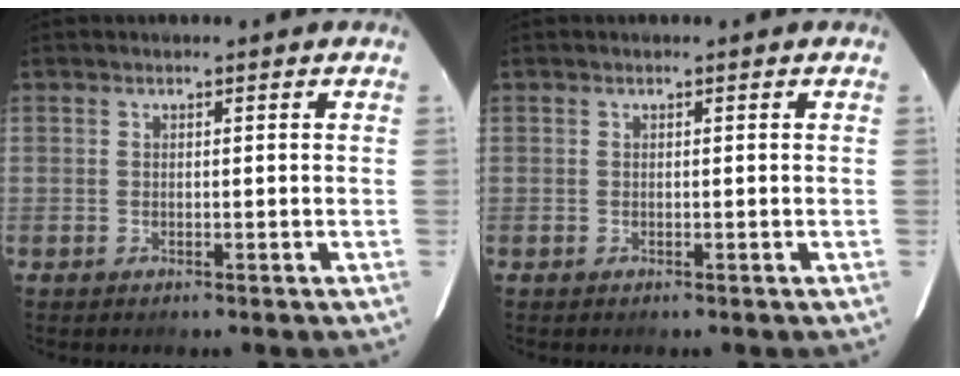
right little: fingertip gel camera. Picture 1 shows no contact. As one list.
[{"total": 0.0}]